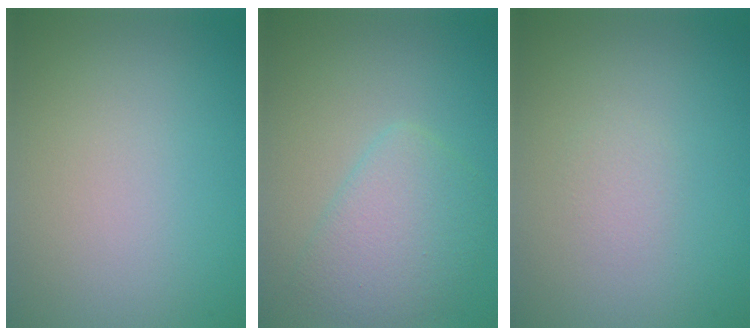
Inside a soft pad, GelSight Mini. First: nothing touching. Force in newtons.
{"total": 3.7, "press": 3.7, "slide": 0.1}
{"total": 0.8, "press": 0.8, "slide": 0.1}